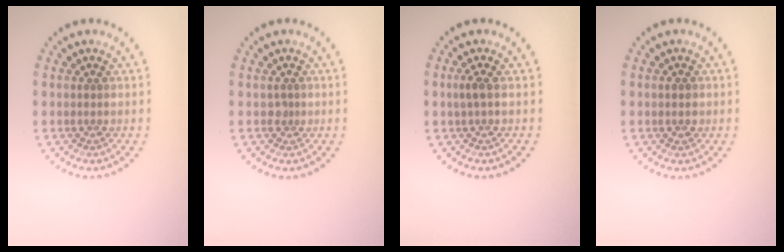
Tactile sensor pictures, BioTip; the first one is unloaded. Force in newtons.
{"total": 0.6, "press": 0.5, "slide": 0.4}
{"total": 1.0, "press": 0.9, "slide": 0.4}
{"total": 1.3, "press": 1.3, "slide": 0.1}